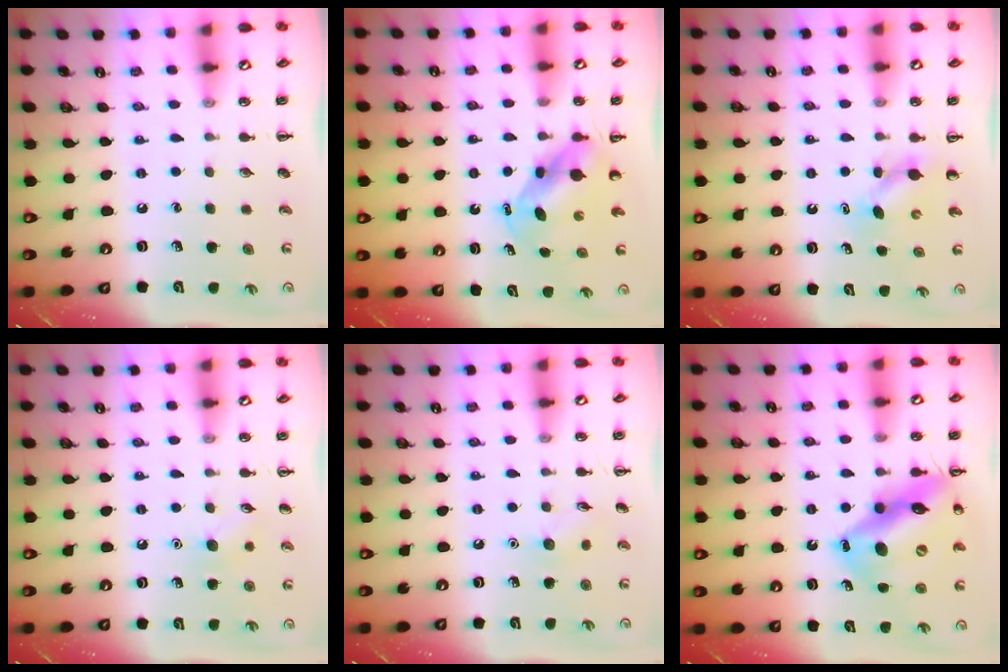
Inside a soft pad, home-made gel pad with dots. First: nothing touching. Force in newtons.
{"total": 5.4, "press": 5.4, "slide": 0.8}
{"total": 4.2, "press": 4.2, "slide": 0.3}
{"total": 7.6, "press": 7.4, "slide": 1.9}
{"total": 6.3, "press": 6.2, "slide": 1.5}
{"total": 18.4, "press": 18.0, "slide": 3.4}